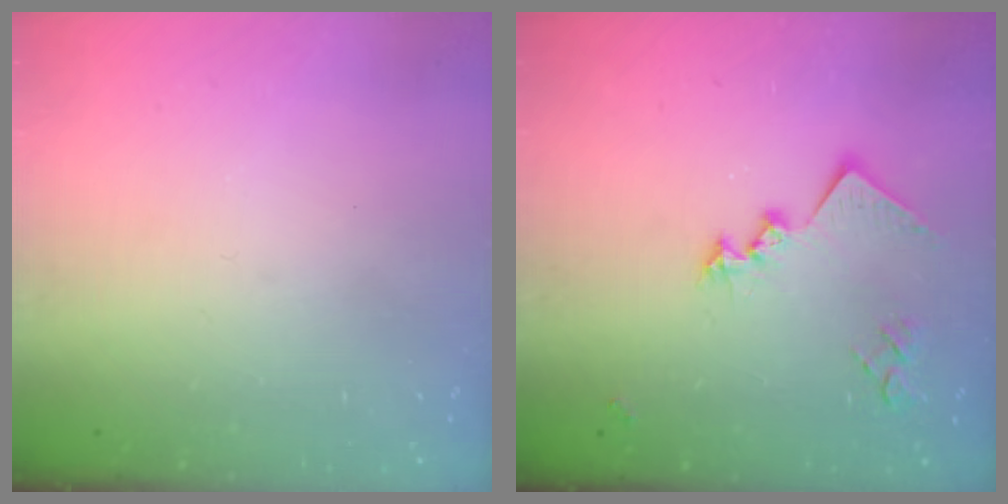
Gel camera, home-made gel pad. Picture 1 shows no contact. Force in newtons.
{"total": 14.1, "press": 14.1, "slide": 0.4}